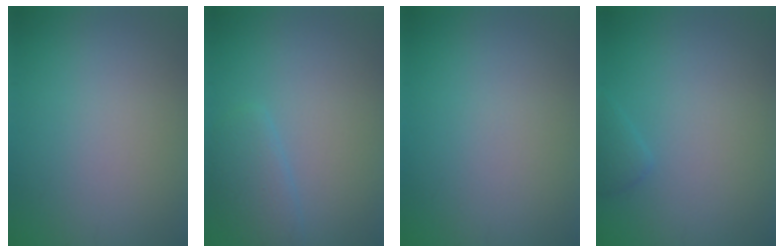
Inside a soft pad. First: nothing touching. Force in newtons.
{"total": 2.4, "press": 2.4, "slide": 0.2}
{"total": 0.0}
{"total": 1.0, "press": 1.0, "slide": 0.1}